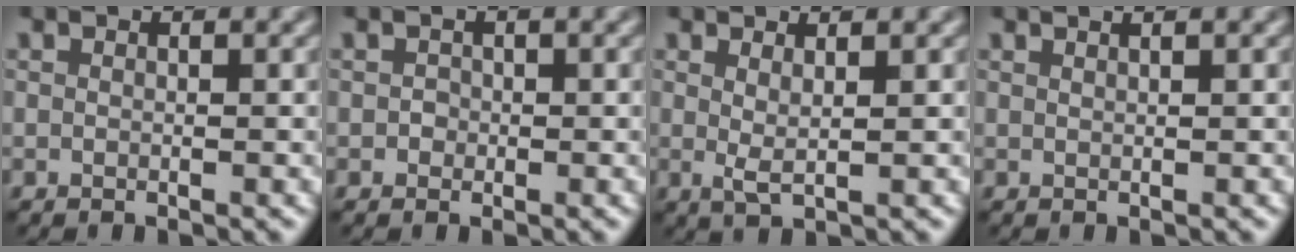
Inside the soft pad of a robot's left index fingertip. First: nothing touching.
{"total": 0.7, "force": [-0.1, 0.7, 0.2], "torque": [0.001, -0.003, -0.003]}
{"total": 1.7, "force": [0.7, 0.4, 1.5], "torque": [-0.026, -0.006, 0.013]}
{"total": 1.8, "force": [1.3, 0.7, 1.1], "torque": [0.002, -0.002, -0.001]}